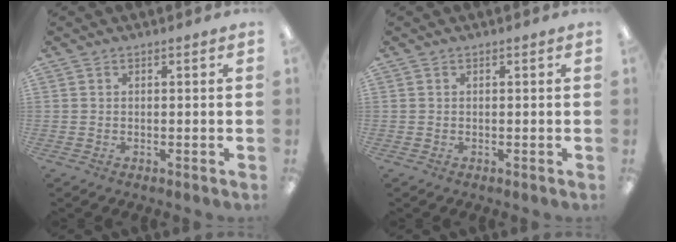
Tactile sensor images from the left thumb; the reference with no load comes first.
{"total": 0.0}